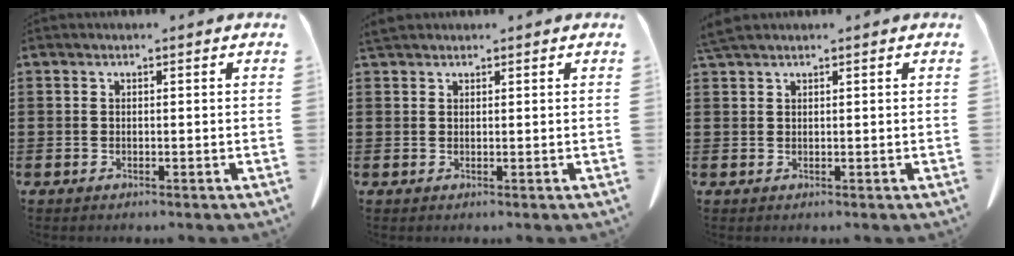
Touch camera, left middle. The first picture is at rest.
{"total": 1.5, "force": [1.4, 0.5, 0.5], "torque": [-0.015, 0.002, 0.028]}
{"total": 1.7, "force": [1.5, 0.1, 0.9], "torque": [-0.023, -0.002, 0.029]}